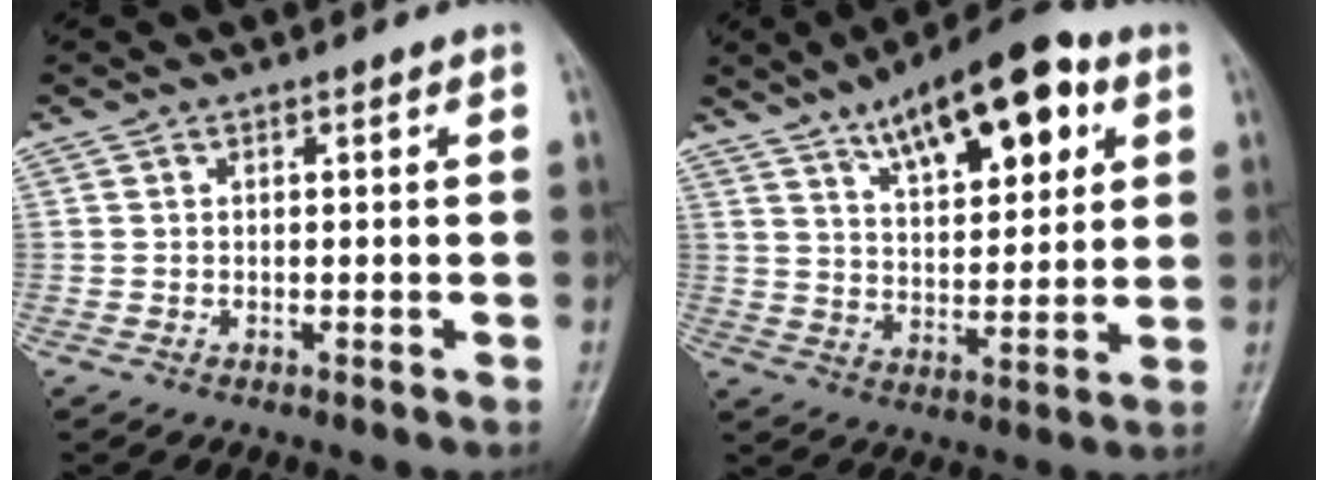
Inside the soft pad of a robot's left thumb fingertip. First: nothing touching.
{"total": 16.9, "force": [8.4, 6.8, 13.0], "torque": [-0.161, -0.021, 0.131]}